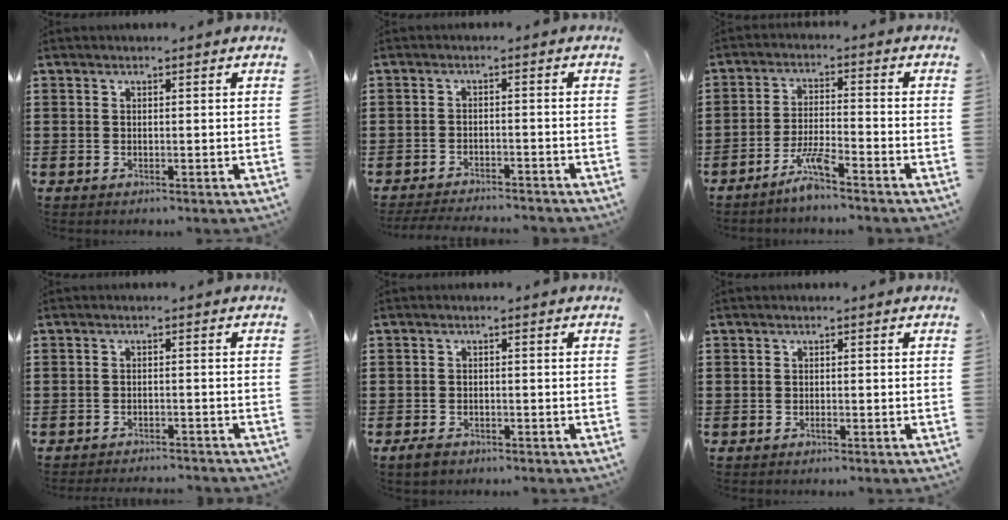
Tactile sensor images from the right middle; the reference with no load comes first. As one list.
[{"total": 3.0, "force": [-3.0, 0.1, 0.3], "torque": [-0.008, 0.001, -0.062]}, {"total": 5.1, "force": [-4.0, 0.2, 3.1], "torque": [-0.066, -0.004, -0.076]}, {"total": 2.0, "force": [-2.0, 0.0, 0.0], "torque": [-0.005, 0.002, -0.042]}, {"total": 1.6, "force": [-1.3, 0.8, 0.6], "torque": [-0.015, 0.002, -0.027]}, {"total": 0.6, "force": [-0.5, 0.2, 0.1], "torque": [-0.003, 0.002, -0.012]}]